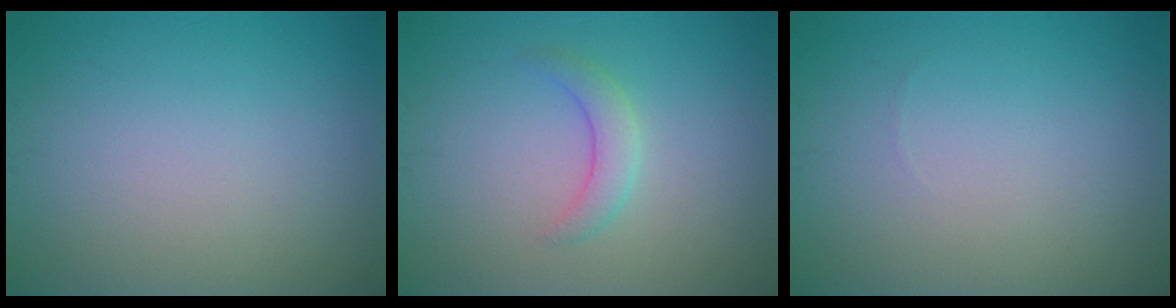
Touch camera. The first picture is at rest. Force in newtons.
{"total": 2.0, "press": 2.0, "slide": 0.1}
{"total": 0.0}